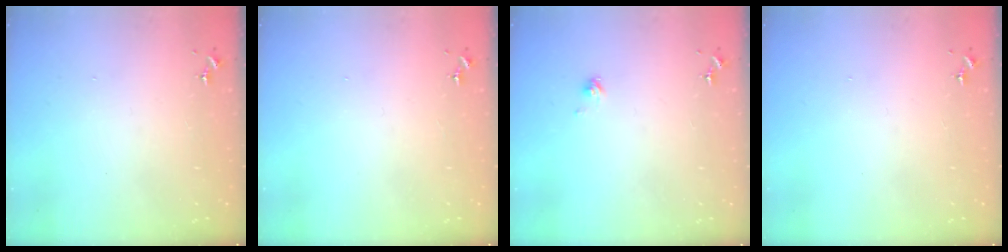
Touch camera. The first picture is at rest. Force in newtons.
{"total": 0.0}
{"total": 2.1, "press": 2.1, "slide": 0.2}
{"total": 0.0}